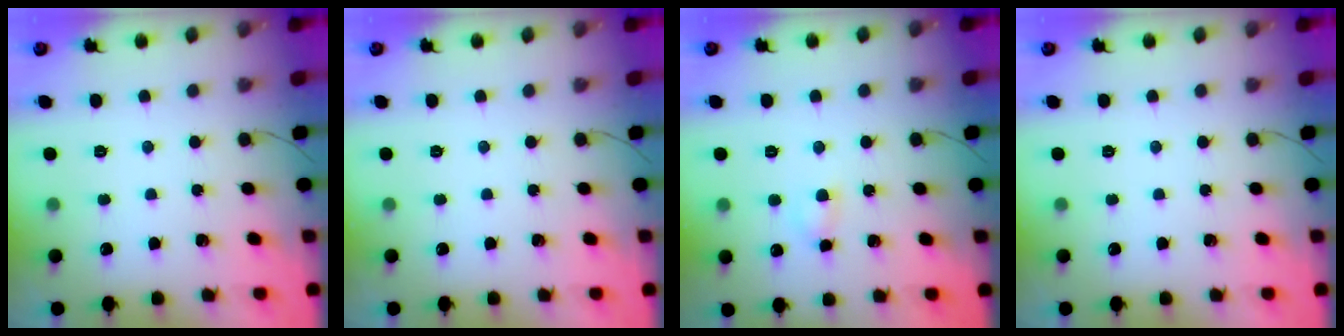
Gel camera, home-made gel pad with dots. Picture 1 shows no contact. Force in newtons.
{"total": 0.0}
{"total": 3.1, "press": 2.9, "slide": 1.1}
{"total": 0.0}